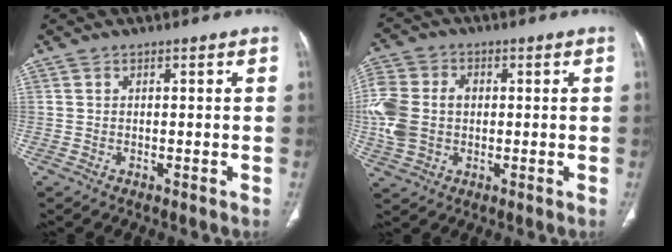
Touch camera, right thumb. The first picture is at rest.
{"total": 13.6, "force": [0.0, 10.2, 8.9], "torque": [-0.215, 0.017, 0.003]}